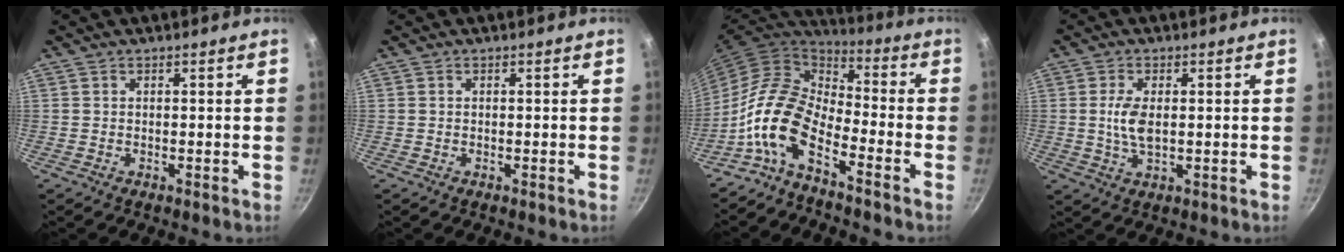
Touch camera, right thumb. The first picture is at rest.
{"total": 0.0}
{"total": 13.3, "force": [-6.9, 6.6, 9.2], "torque": [-0.161, 0.066, -0.156]}
{"total": 5.1, "force": [0.4, 2.4, 4.4], "torque": [-0.093, -0.002, 0.008]}